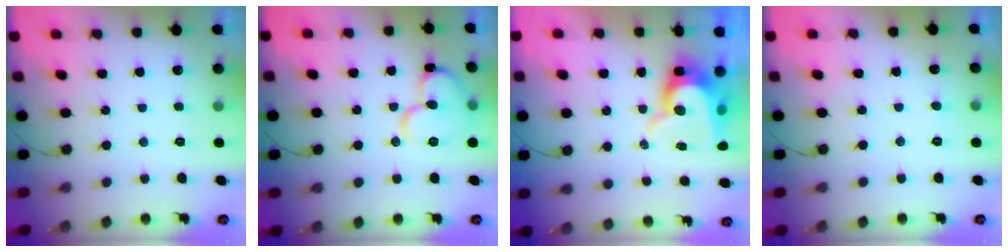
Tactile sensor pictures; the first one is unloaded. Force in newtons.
{"total": 12.5, "press": 12.4, "slide": 1.9}
{"total": 13.3, "press": 13.3, "slide": 0.7}
{"total": 3.9, "press": 3.9, "slide": 0.4}